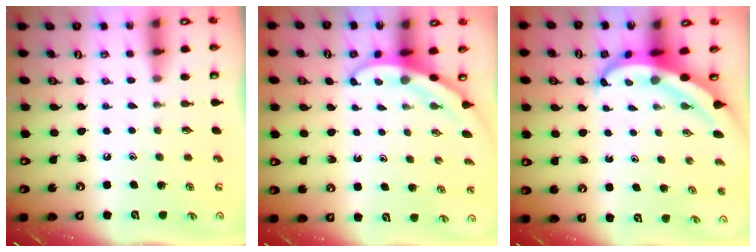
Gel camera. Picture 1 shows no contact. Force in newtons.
{"total": 3.1, "press": 3.1, "slide": 0.2}
{"total": 5.8, "press": 5.7, "slide": 0.7}